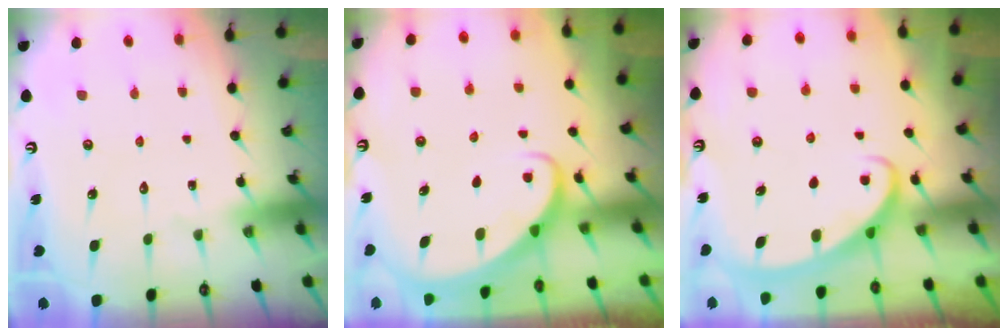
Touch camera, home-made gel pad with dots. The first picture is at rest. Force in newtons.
{"total": 2.2, "press": 2.2, "slide": 0.2}
{"total": 2.5, "press": 2.5, "slide": 0.4}